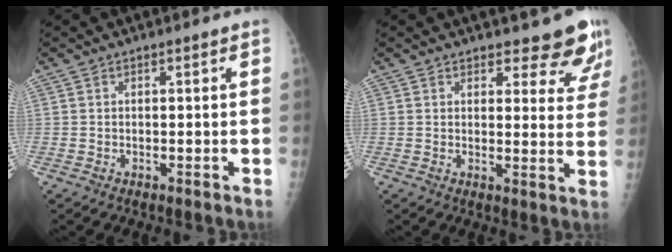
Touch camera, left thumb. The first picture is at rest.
{"total": 10.2, "force": [8.5, 3.0, 4.7], "torque": [-0.019, -0.065, 0.095]}